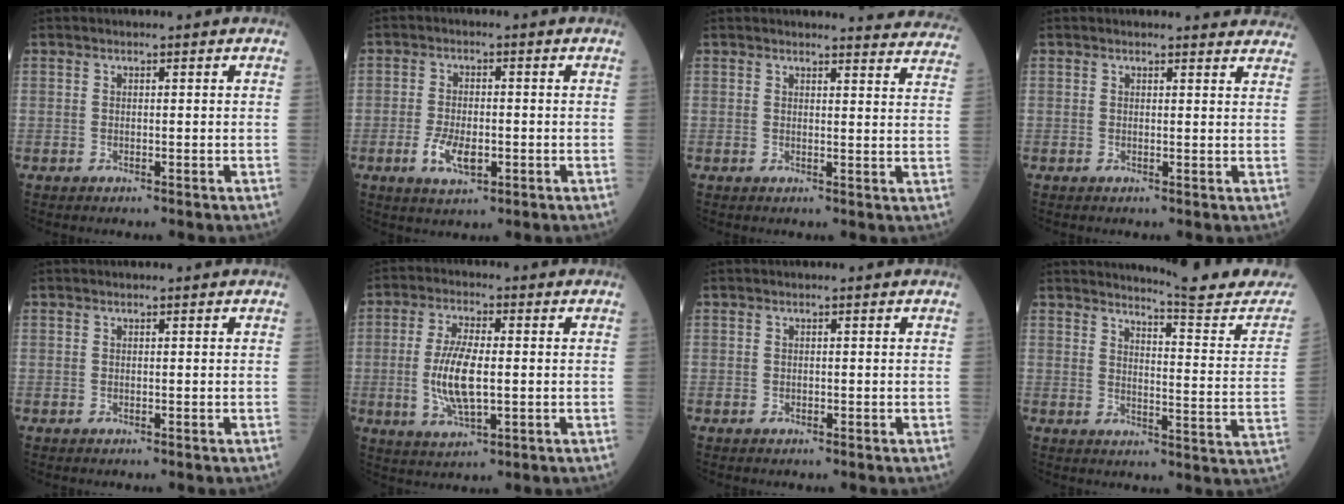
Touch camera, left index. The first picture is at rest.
{"total": 5.2, "force": [-1.8, 2.3, 4.2], "torque": [-0.087, -0.003, -0.028]}
{"total": 11.4, "force": [11.3, 0.8, 1.3], "torque": [0.018, -0.063, 0.091]}
{"total": 6.5, "force": [6.4, 0.8, 0.8], "torque": [0.010, -0.011, 0.042]}
{"total": 0.0}
{"total": 8.6, "force": [-0.7, 2.5, 8.2], "torque": [-0.176, -0.004, -0.011]}
{"total": 0.0}
{"total": 13.8, "force": [13.4, -1.0, 3.1], "torque": [-0.032, -0.086, 0.156]}